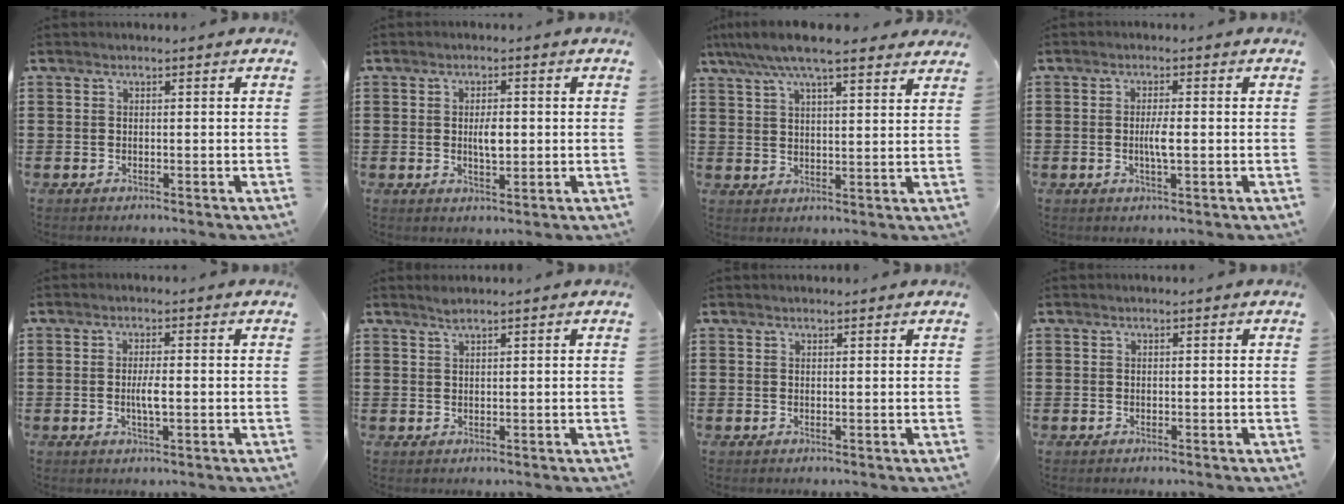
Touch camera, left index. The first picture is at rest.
{"total": 3.3, "force": [0.1, 1.3, 3.1], "torque": [-0.052, -0.001, -0.001]}
{"total": 7.6, "force": [6.3, 1.2, 4.1], "torque": [-0.096, -0.013, 0.113]}
{"total": 2.8, "force": [-0.3, 0.4, 2.8], "torque": [-0.053, -0.002, -0.006]}
{"total": 2.9, "force": [-0.3, 0.6, 2.8], "torque": [-0.059, -0.004, -0.009]}
{"total": 1.4, "force": [1.1, 0.0, 0.9], "torque": [-0.019, 0.001, 0.020]}
{"total": 0.5, "force": [0.5, 0.2, 0.1], "torque": [-0.003, 0.001, 0.010]}
{"total": 0.0}